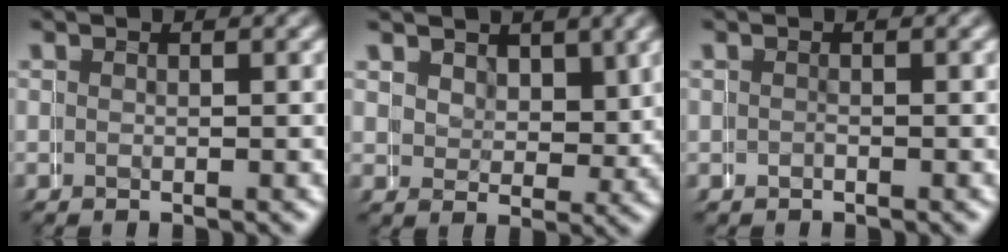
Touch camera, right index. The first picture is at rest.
{"total": 2.8, "force": [1.6, 2.2, 0.8], "torque": [-0.018, -0.008, 0.031]}
{"total": 0.7, "force": [-0.4, 0.2, -0.5], "torque": [0.012, 0.004, -0.010]}